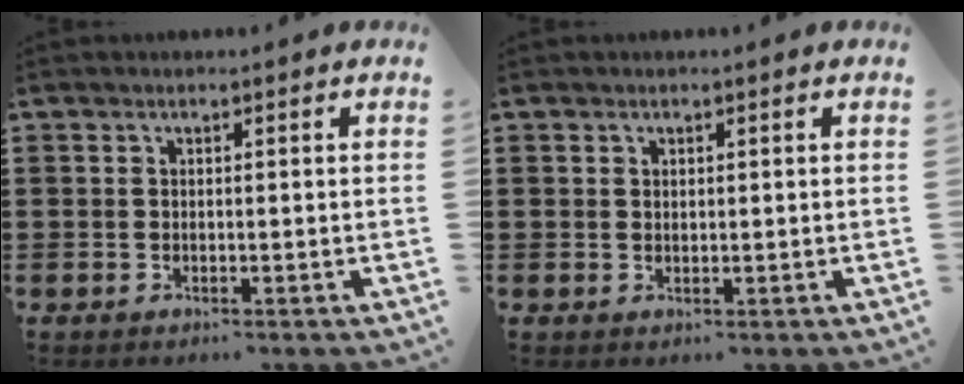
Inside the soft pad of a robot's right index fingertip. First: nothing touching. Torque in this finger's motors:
{"motor_torque": [-0.37, 1.11, -0.04, 0.00]}